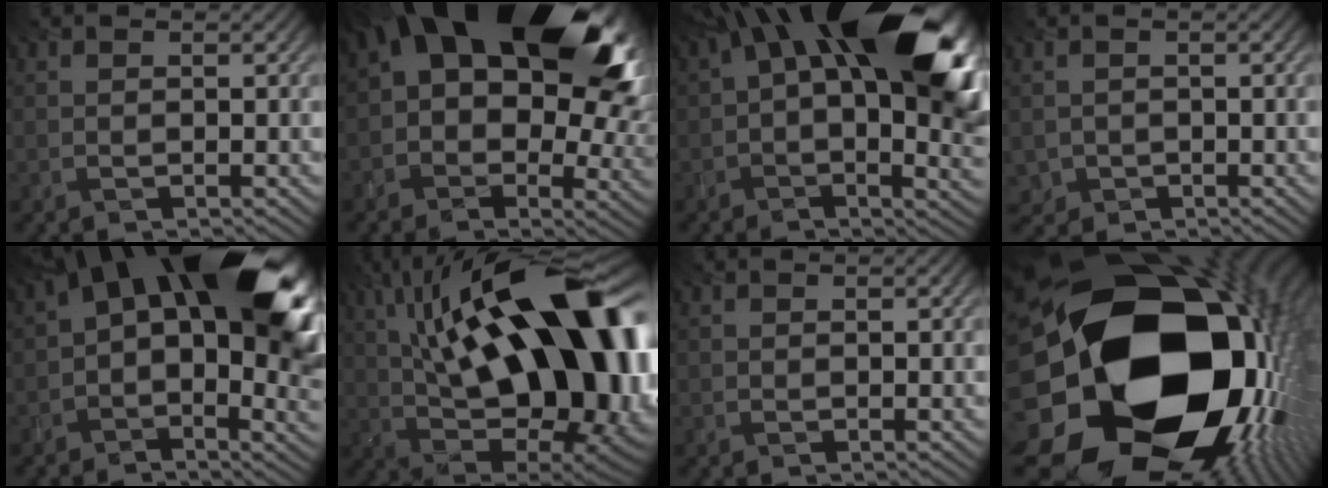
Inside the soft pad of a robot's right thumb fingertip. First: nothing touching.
{"total": 21.1, "force": [5.6, 13.1, 15.6], "torque": [-0.231, 0.012, 0.119]}
{"total": 21.0, "force": [6.4, 9.9, 17.3], "torque": [-0.261, 0.024, 0.114]}
{"total": 1.5, "force": [-0.2, 1.5, 0.0], "torque": [-0.014, -0.004, -0.008]}
{"total": 19.0, "force": [4.8, 10.1, 15.4], "torque": [-0.207, 0.018, 0.091]}
{"total": 22.2, "force": [4.5, 9.7, 19.5], "torque": [-0.325, 0.046, 0.072]}
{"total": 0.0}
{"total": 25.0, "force": [-1.7, 19.8, 15.3], "torque": [-0.262, -0.094, -0.041]}